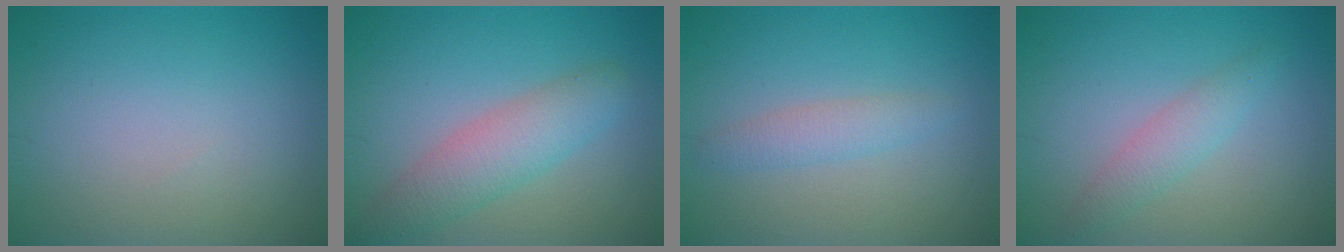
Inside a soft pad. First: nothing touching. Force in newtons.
{"total": 4.2, "press": 4.2, "slide": 0.4}
{"total": 2.0, "press": 2.0, "slide": 0.0}
{"total": 2.2, "press": 2.2, "slide": 0.2}